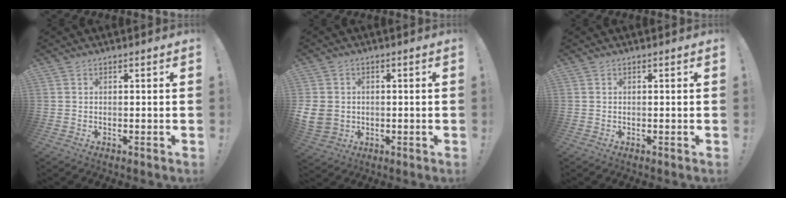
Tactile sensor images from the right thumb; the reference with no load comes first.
{"total": 6.7, "force": [-0.4, 6.0, 3.0], "torque": [-0.066, 0.001, -0.003]}
{"total": 0.0}